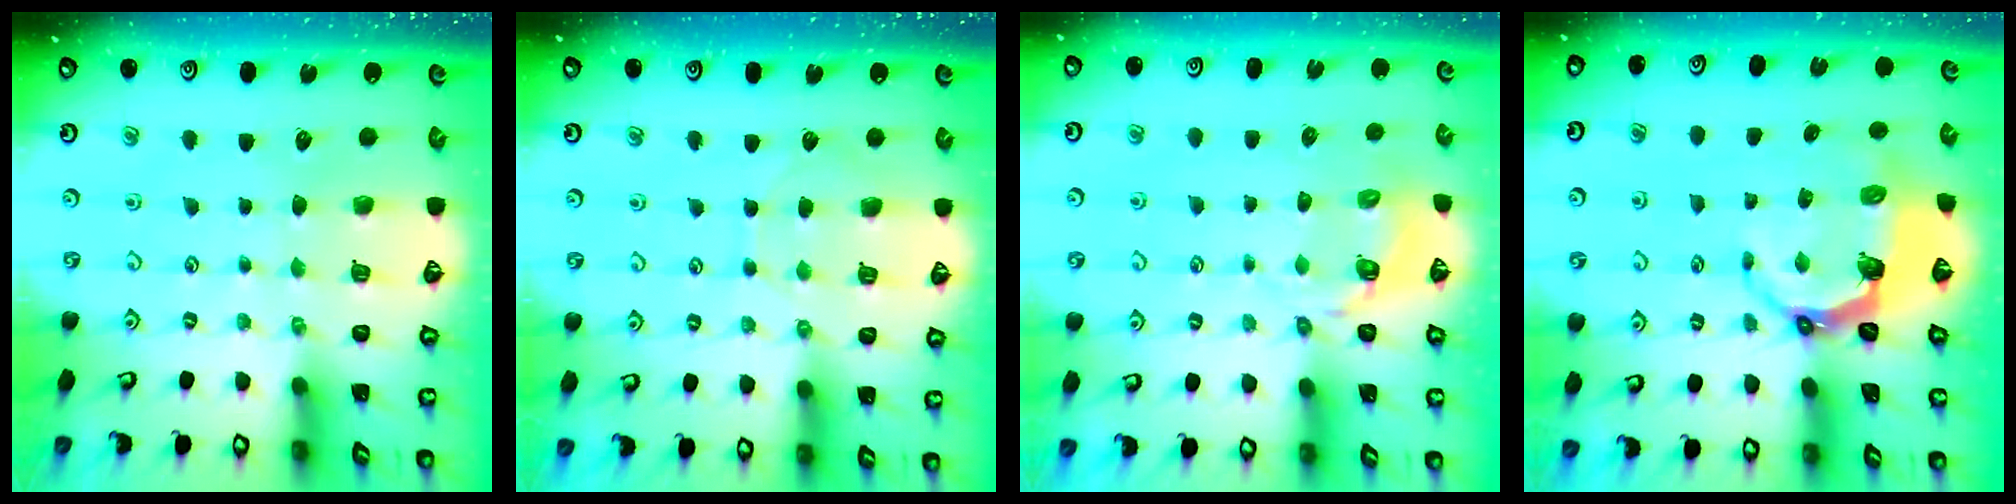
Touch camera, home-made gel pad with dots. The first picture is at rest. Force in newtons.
{"total": 5.0, "press": 4.9, "slide": 0.6}
{"total": 3.3, "press": 2.1, "slide": 2.6}
{"total": 6.7, "press": 5.2, "slide": 4.2}